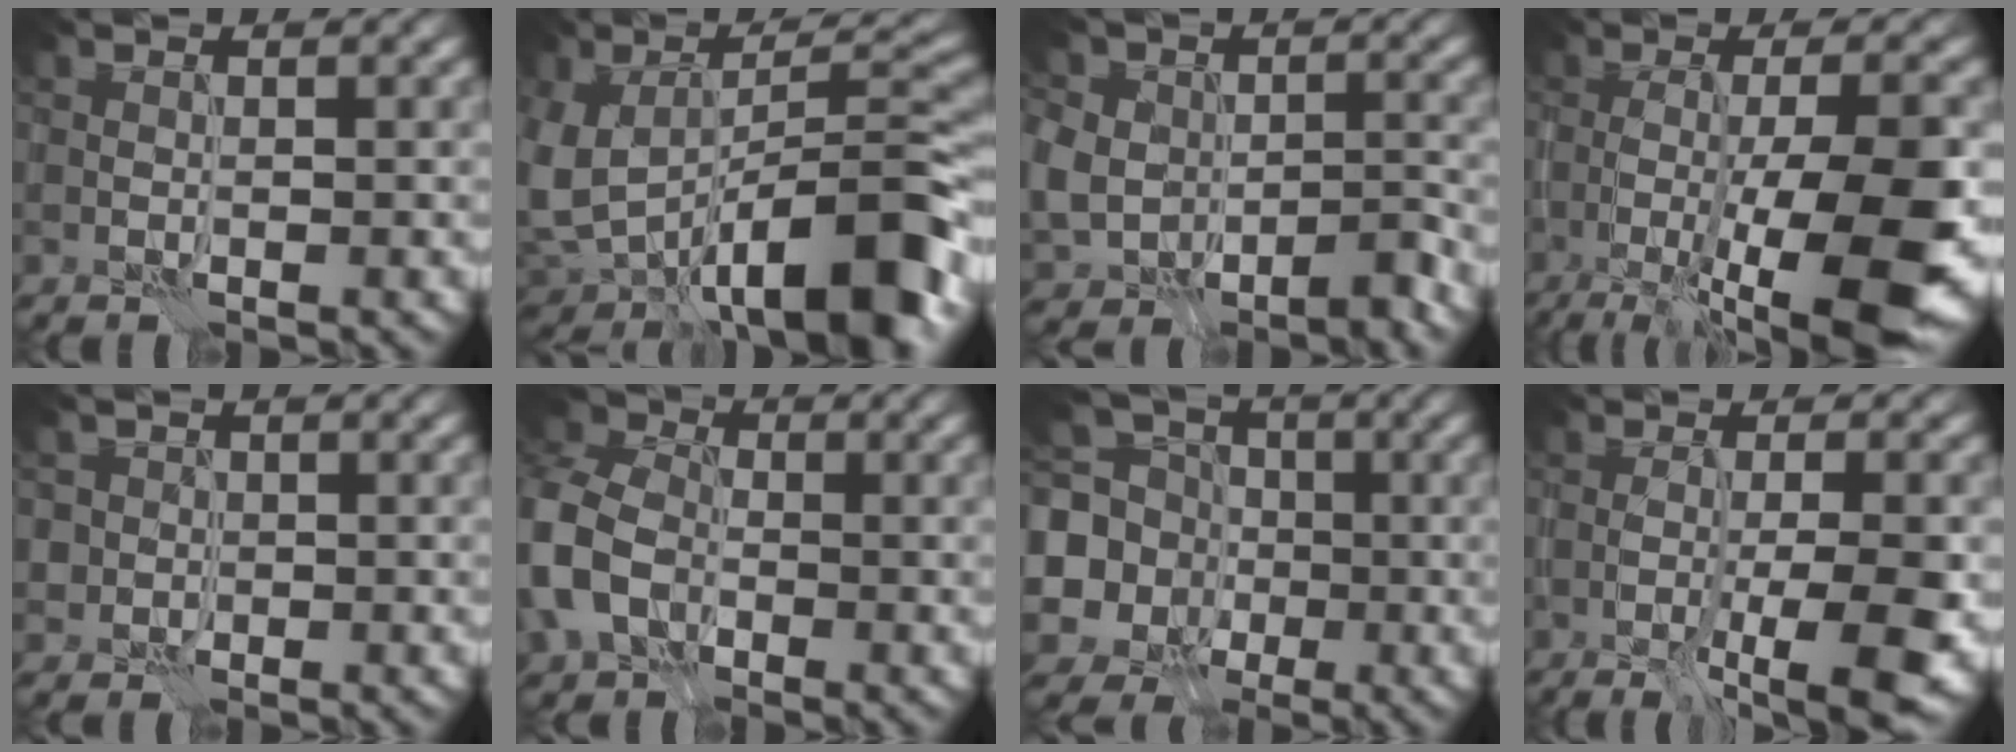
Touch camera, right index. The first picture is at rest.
{"total": 12.6, "force": [-3.7, 6.4, 10.2], "torque": [-0.160, -0.012, -0.049]}
{"total": 7.0, "force": [-2.6, 5.1, 4.1], "torque": [-0.067, -0.004, -0.053]}
{"total": 12.3, "force": [-3.1, 3.1, 11.5], "torque": [-0.168, -0.013, -0.038]}
{"total": 1.7, "force": [0.2, 1.7, -0.1], "torque": [0.009, 0.002, 0.002]}
{"total": 8.6, "force": [-2.4, 6.5, 5.2], "torque": [-0.140, -0.012, -0.060]}
{"total": 8.2, "force": [-0.3, 7.6, 3.2], "torque": [-0.078, -0.012, -0.026]}
{"total": 7.4, "force": [-2.2, 1.7, 6.8], "torque": [-0.085, -0.010, -0.030]}